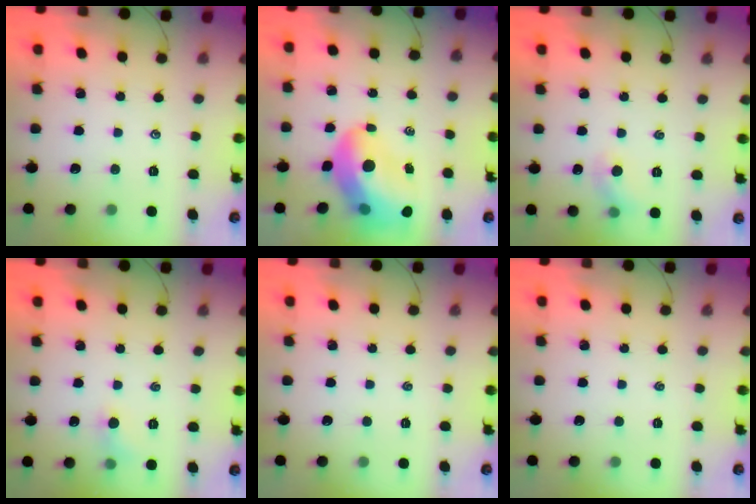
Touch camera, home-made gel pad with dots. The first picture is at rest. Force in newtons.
{"total": 14.9, "press": 14.4, "slide": 3.9}
{"total": 5.0, "press": 4.8, "slide": 1.4}
{"total": 4.3, "press": 4.0, "slide": 1.4}
{"total": 0.0}
{"total": 0.0}